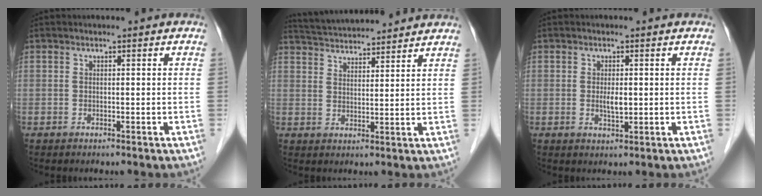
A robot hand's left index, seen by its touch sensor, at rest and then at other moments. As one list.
[{"total": 12.7, "force": [12.1, 1.3, 3.8], "torque": [-0.073, 0.030, 0.183]}, {"total": 2.1, "force": [0.1, 0.7, 2.0], "torque": [-0.039, -0.003, 0.004]}]